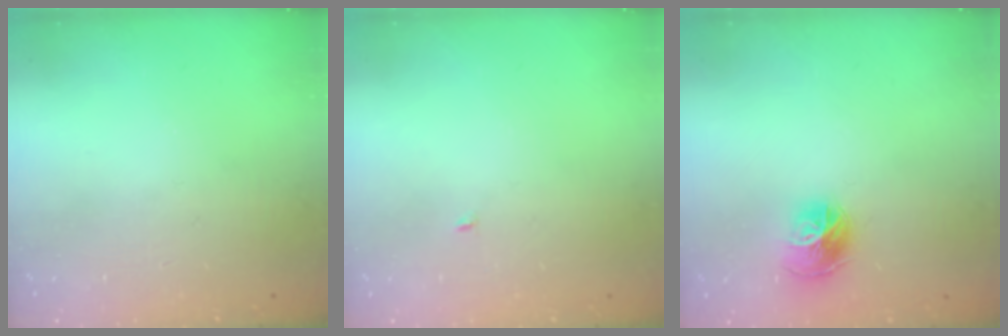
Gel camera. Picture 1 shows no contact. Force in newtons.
{"total": 1.9, "press": 1.9, "slide": 0.2}
{"total": 10.6, "press": 10.5, "slide": 1.2}